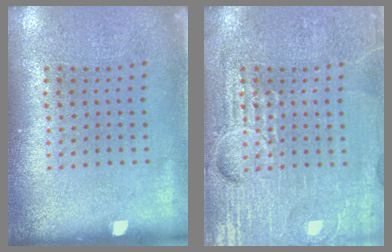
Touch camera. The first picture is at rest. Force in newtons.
{"total": 6.5, "press": 6.5, "slide": 0.8}